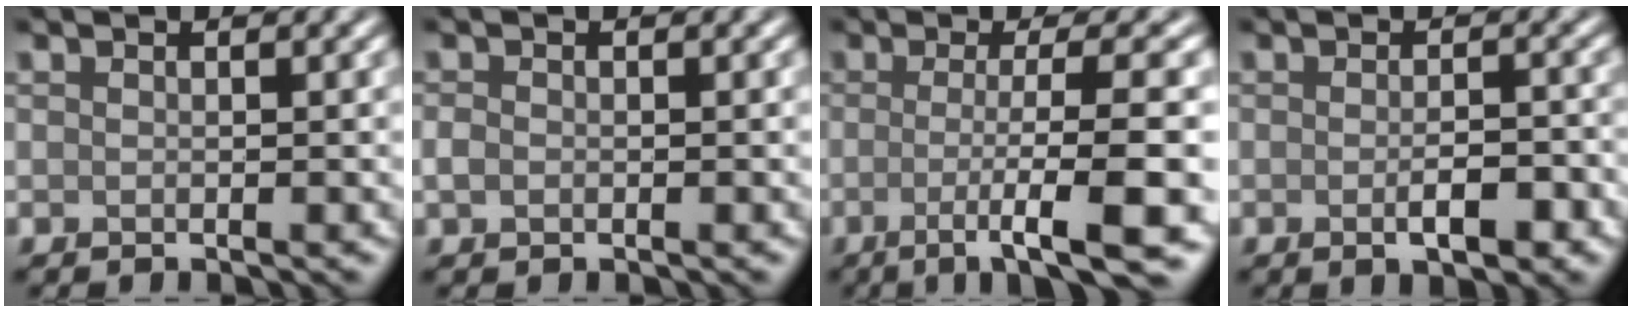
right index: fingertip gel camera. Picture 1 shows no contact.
{"total": 1.0, "force": [-0.3, 0.7, 0.6], "torque": [-0.011, -0.002, -0.007]}
{"total": 9.0, "force": [-2.8, 1.4, 8.5], "torque": [-0.112, -0.002, -0.048]}
{"total": 3.0, "force": [-1.0, 1.0, 2.7], "torque": [-0.045, -0.005, -0.012]}